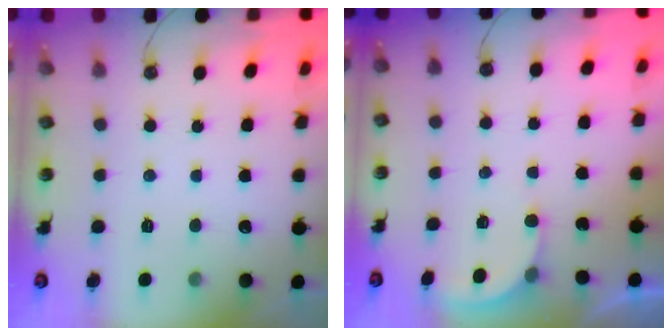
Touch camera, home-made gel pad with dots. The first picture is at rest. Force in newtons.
{"total": 2.6, "press": 2.6, "slide": 0.0}